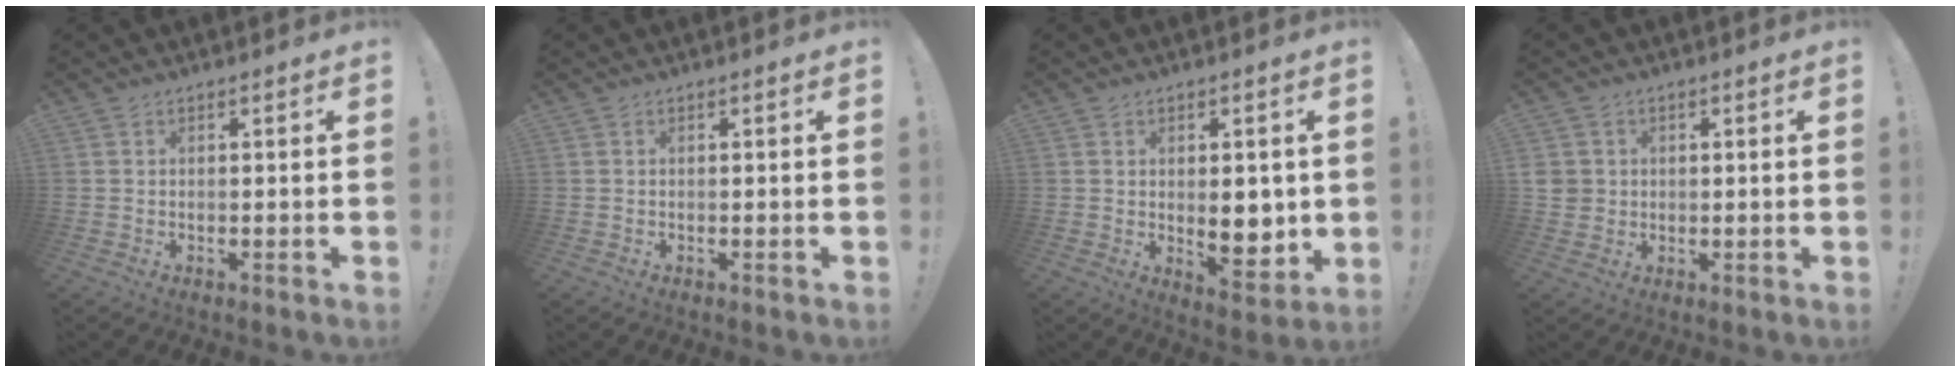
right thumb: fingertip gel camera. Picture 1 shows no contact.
{"total": 0.0}
{"total": 8.5, "force": [0.5, 4.8, 7.0], "torque": [-0.081, -0.010, 0.012]}
{"total": 4.0, "force": [0.8, 3.8, 1.0], "torque": [-0.019, -0.002, 0.015]}